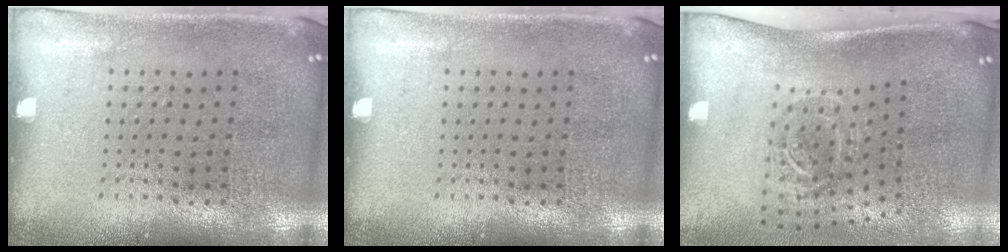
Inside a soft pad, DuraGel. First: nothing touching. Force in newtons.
{"total": 0.0}
{"total": 2.0, "press": 1.2, "slide": 1.5}